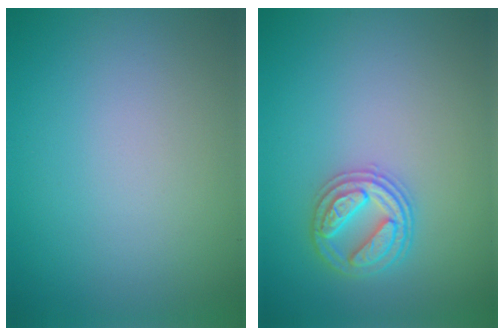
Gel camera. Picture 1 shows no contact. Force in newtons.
{"total": 2.9, "press": 2.9, "slide": 0.4}